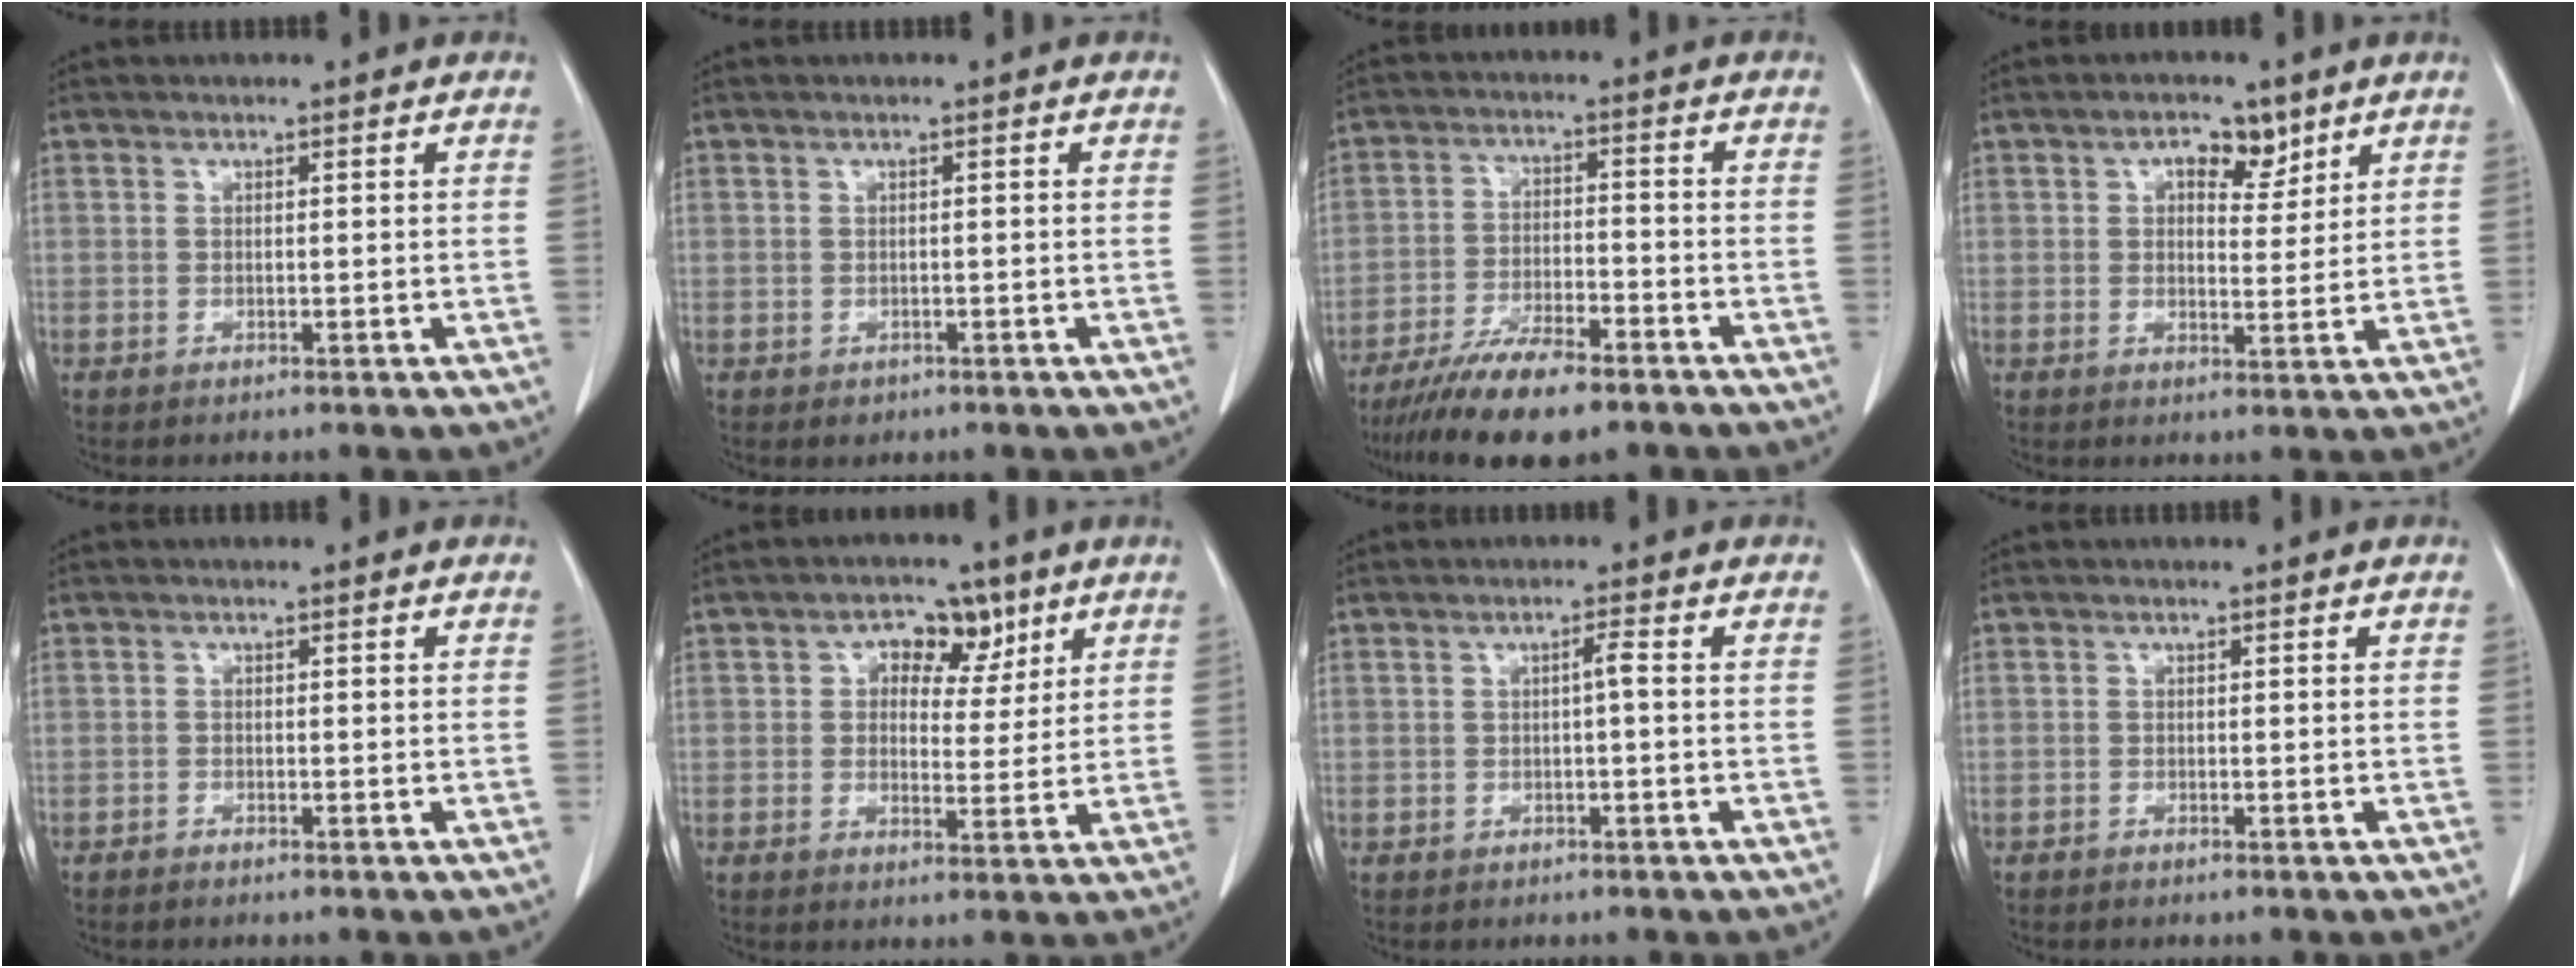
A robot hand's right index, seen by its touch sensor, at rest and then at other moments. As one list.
[{"total": 1.1, "force": [-0.5, 0.9, 0.3], "torque": [-0.004, 0.002, -0.003]}, {"total": 12.2, "force": [-9.3, 2.6, 7.4], "torque": [-0.126, -0.022, -0.156]}, {"total": 4.7, "force": [2.6, 2.5, 3.0], "torque": [-0.041, 0.008, 0.038]}, {"total": 1.0, "force": [-0.9, 0.2, 0.3], "torque": [-0.005, 0.001, -0.016]}, {"total": 6.0, "force": [2.7, 4.0, 3.6], "torque": [-0.043, 0.017, 0.038]}, {"total": 1.2, "force": [-0.2, 0.0, 1.2], "torque": [-0.017, 0.003, -0.003]}, {"total": 0.5, "force": [-0.5, 0.1, 0.1], "torque": [-0.005, 0.000, -0.012]}]